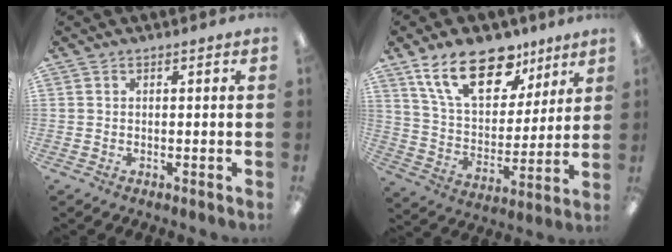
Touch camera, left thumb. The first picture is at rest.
{"total": 20.0, "force": [12.5, 10.5, 11.5], "torque": [-0.196, -0.050, 0.224]}